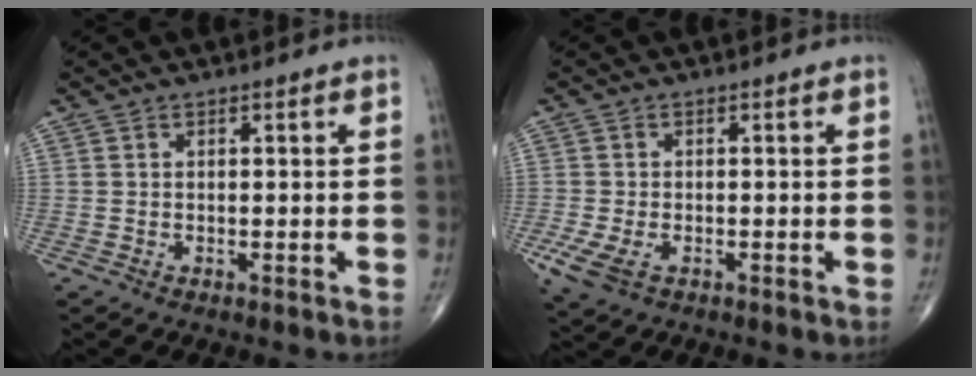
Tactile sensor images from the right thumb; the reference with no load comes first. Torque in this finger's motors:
{"motor_torque": [0.87, 0.74, 0.61, -0.83, 0.07]}